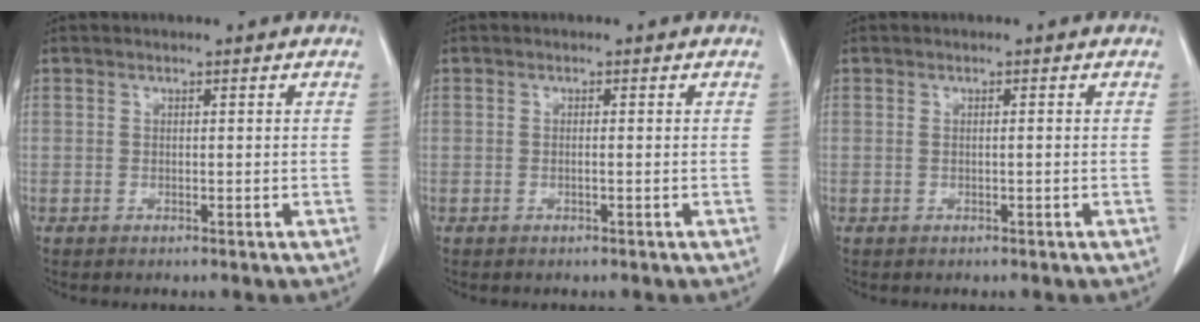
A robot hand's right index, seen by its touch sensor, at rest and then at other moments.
{"total": 0.5, "force": [-0.1, 0.0, 0.5], "torque": [-0.009, 0.000, -0.002]}
{"total": 0.5, "force": [0.0, 0.0, 0.5], "torque": [-0.011, 0.000, 0.001]}